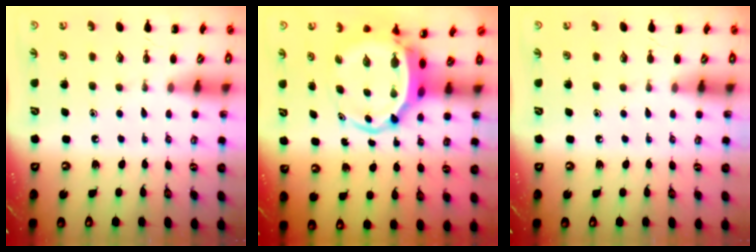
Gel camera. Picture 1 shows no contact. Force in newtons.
{"total": 6.4, "press": 6.2, "slide": 1.8}
{"total": 0.0}